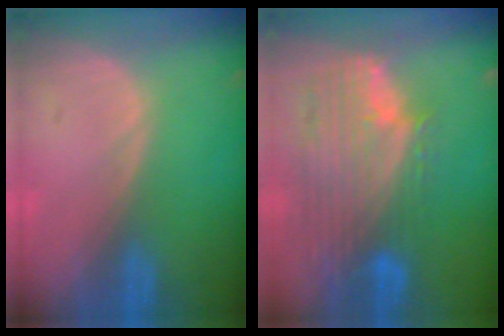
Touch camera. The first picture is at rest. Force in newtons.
{"total": 11.8, "press": 10.0, "slide": 6.2}